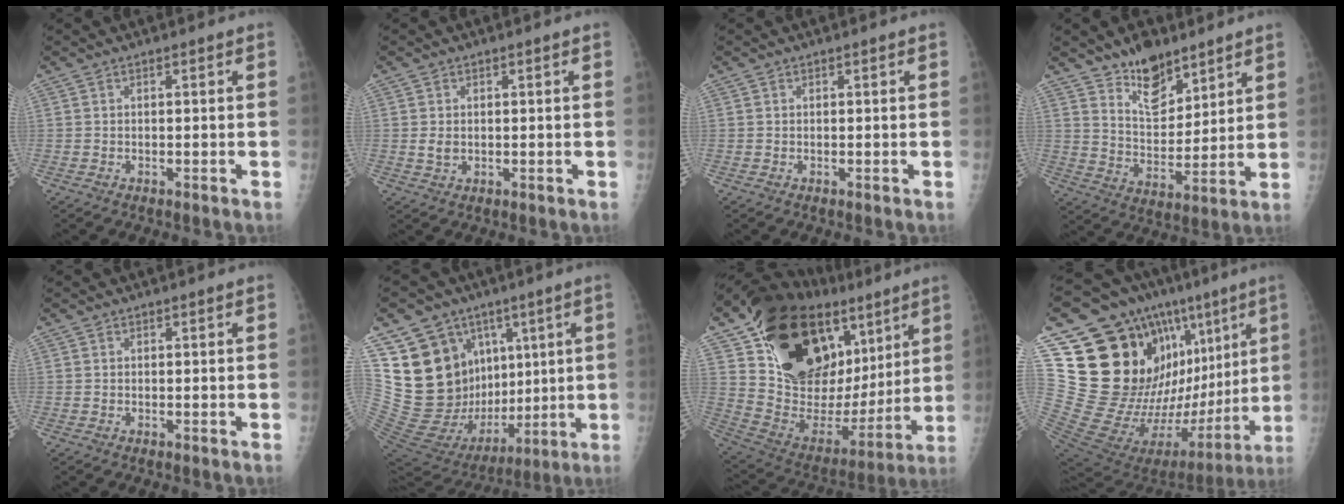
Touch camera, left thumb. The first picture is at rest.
{"total": 2.0, "force": [0.2, 1.7, 1.1], "torque": [-0.009, -0.001, 0.008]}
{"total": 0.0}
{"total": 10.9, "force": [8.1, 5.4, 5.0], "torque": [-0.048, -0.064, 0.149]}
{"total": 0.0}
{"total": 24.9, "force": [8.1, 18.4, 14.7], "torque": [-0.236, -0.012, 0.170]}
{"total": 33.6, "force": [15.7, 19.9, 22.1], "torque": [-0.315, -0.008, 0.277]}
{"total": 35.1, "force": [12.4, 14.0, 29.7], "torque": [-0.423, -0.016, 0.234]}